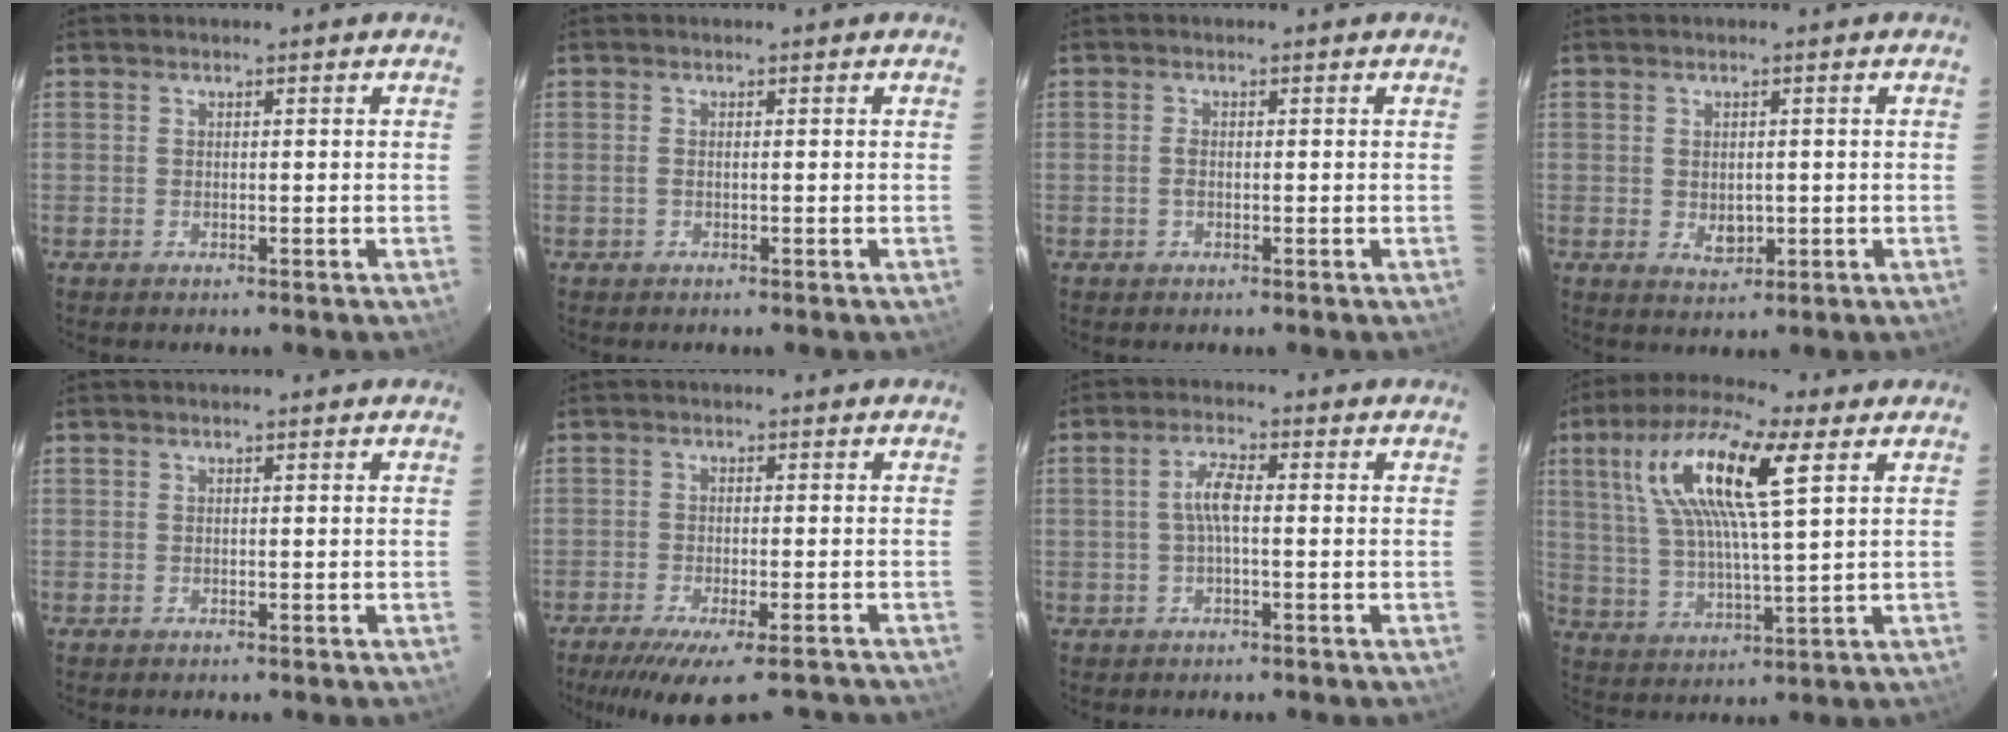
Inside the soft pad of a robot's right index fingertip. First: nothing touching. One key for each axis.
{"total": 0.6, "fx": -0.2, "fy": 0.0, "fz": 0.6, "tx": -0.012, "ty": 0.002, "tz": -0.005}
{"total": 1.0, "fx": -0.3, "fy": 0.6, "fz": 0.8, "tx": -0.019, "ty": 0.002, "tz": -0.006}
{"total": 3.4, "fx": -0.3, "fy": 2.5, "fz": 2.2, "tx": -0.036, "ty": -0.003, "tz": 0.000}
{"total": 0.0}
{"total": 12.7, "fx": -10.8, "fy": 2.3, "fz": 6.4, "tx": -0.127, "ty": -0.024, "tz": -0.160}
{"total": 3.9, "fx": -0.3, "fy": 1.0, "fz": 3.7, "tx": -0.077, "ty": 0.011, "tz": -0.005}
{"total": 16.3, "fx": 6.6, "fy": 4.0, "fz": 14.4, "tx": -0.270, "ty": 0.021, "tz": 0.122}